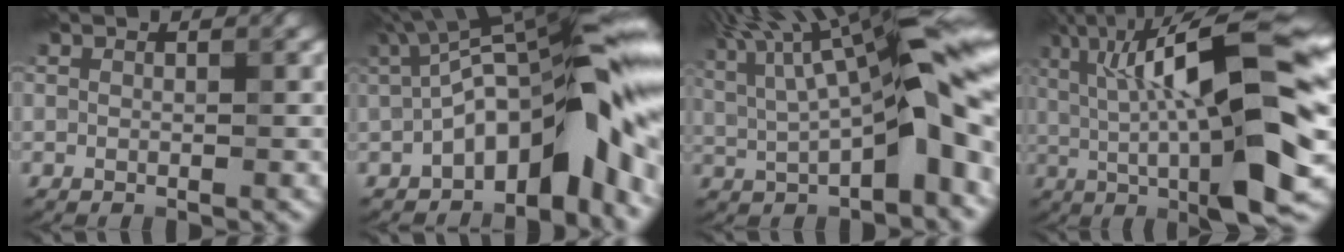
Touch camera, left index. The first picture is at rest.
{"total": 12.5, "force": [-2.2, 4.5, 11.4], "torque": [-0.158, 0.027, -0.051]}
{"total": 13.9, "force": [3.4, 3.3, 13.1], "torque": [-0.207, 0.022, 0.060]}
{"total": 16.1, "force": [1.5, 3.8, 15.6], "torque": [-0.248, 0.025, 0.016]}